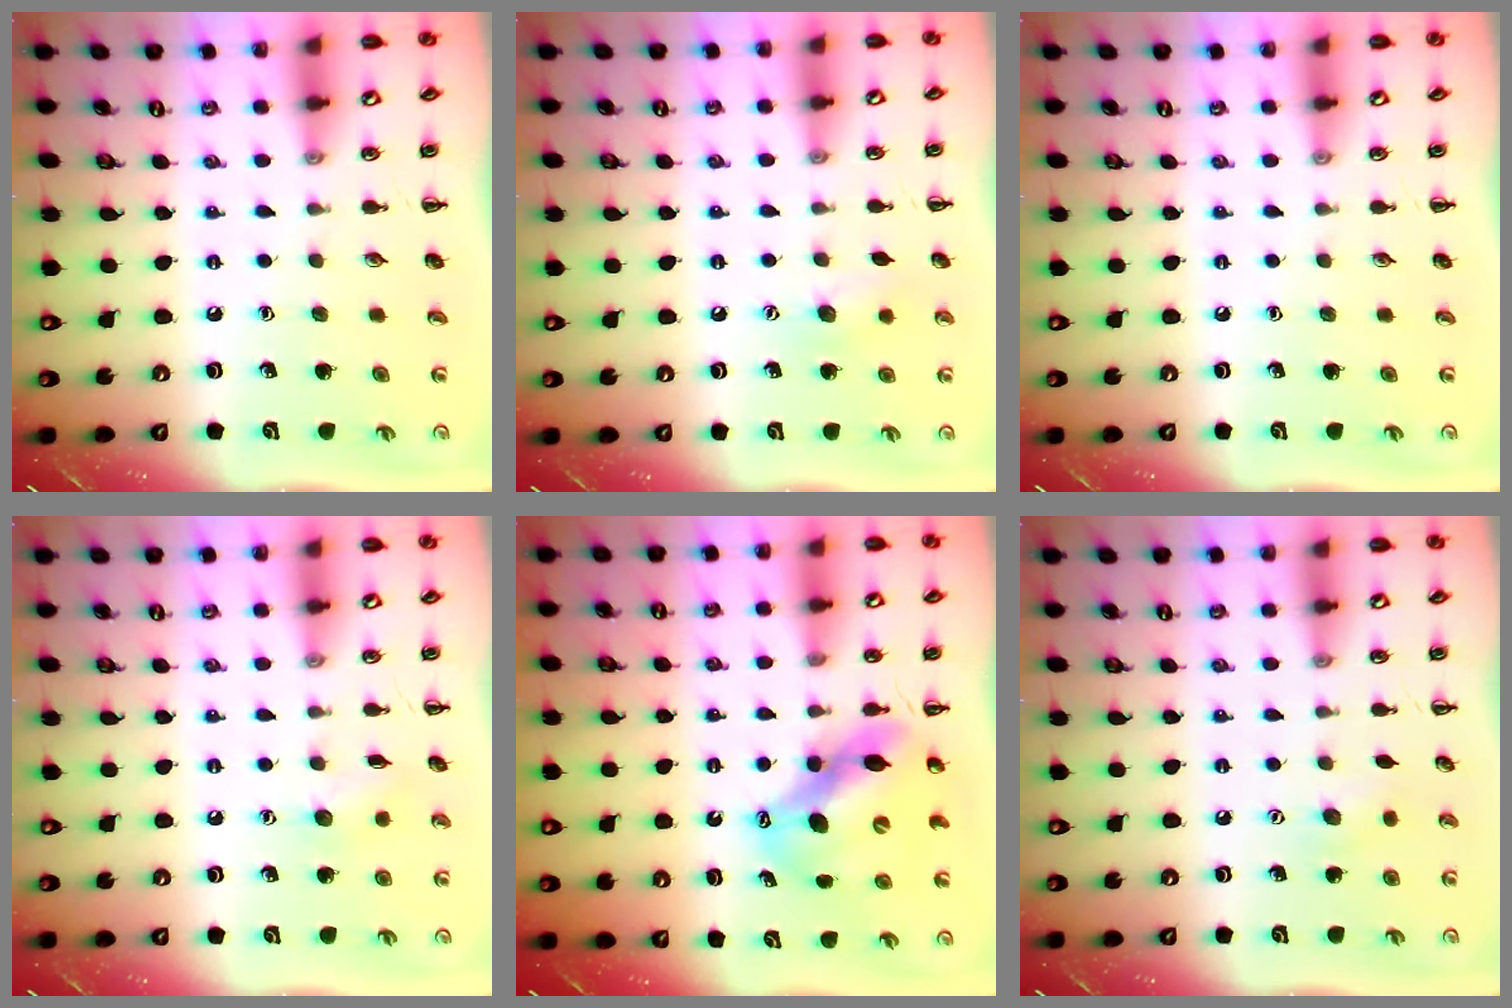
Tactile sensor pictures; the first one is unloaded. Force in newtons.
{"total": 6.9, "press": 6.7, "slide": 1.5}
{"total": 0.0}
{"total": 5.5, "press": 5.3, "slide": 1.1}
{"total": 11.1, "press": 10.8, "slide": 2.7}
{"total": 5.2, "press": 5.0, "slide": 1.2}